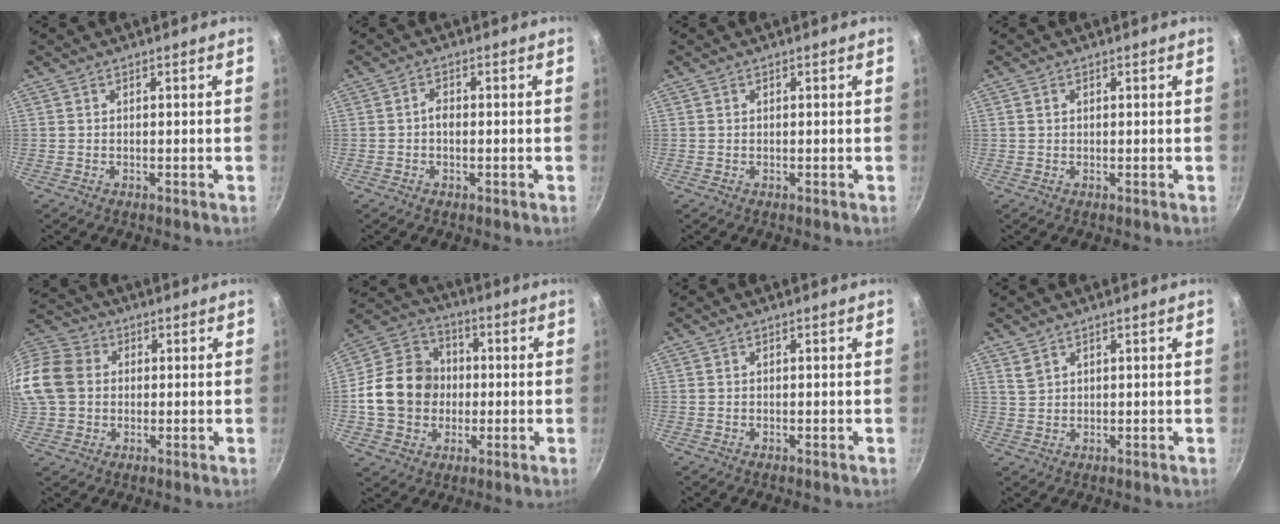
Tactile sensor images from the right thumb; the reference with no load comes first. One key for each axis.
{"total": 2.1, "fx": -0.3, "fy": 1.3, "fz": 1.6, "tx": -0.025, "ty": 0.008, "tz": -0.008}
{"total": 0.0}
{"total": 1.0, "fx": 0.3, "fy": 0.7, "fz": 0.5, "tx": -0.006, "ty": 0.004, "tz": 0.005}
{"total": 19.2, "fx": 1.9, "fy": 16.0, "fz": 10.3, "tx": -0.236, "ty": 0.041, "tz": 0.024}
{"total": 16.3, "fx": -0.7, "fy": 13.9, "fz": 8.5, "tx": -0.121, "ty": 0.029, "tz": -0.020}
{"total": 0.0}
{"total": 2.3, "fx": 1.7, "fy": 1.4, "fz": 0.9, "tx": -0.010, "ty": -0.001, "tz": 0.037}